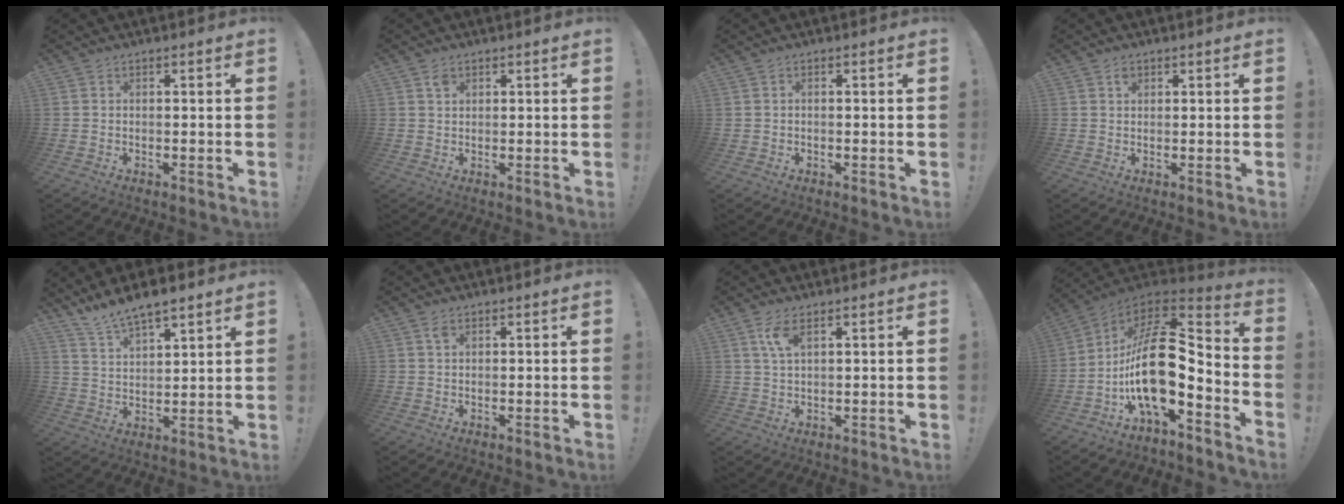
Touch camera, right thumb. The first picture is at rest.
{"total": 1.8, "force": [1.1, 1.2, 0.6], "torque": [-0.006, -0.003, 0.020]}
{"total": 0.0}
{"total": 1.4, "force": [0.7, 1.1, 0.5], "torque": [0.006, -0.006, 0.010]}
{"total": 8.5, "force": [7.6, 1.9, 3.3], "torque": [-0.064, -0.050, 0.142]}
{"total": 1.5, "force": [0.8, 0.9, 0.9], "torque": [-0.019, 0.002, 0.015]}
{"total": 5.1, "force": [2.2, 2.0, 4.1], "torque": [-0.076, 0.000, 0.038]}
{"total": 20.3, "force": [-3.0, 9.0, 17.9], "torque": [-0.337, 0.009, -0.048]}